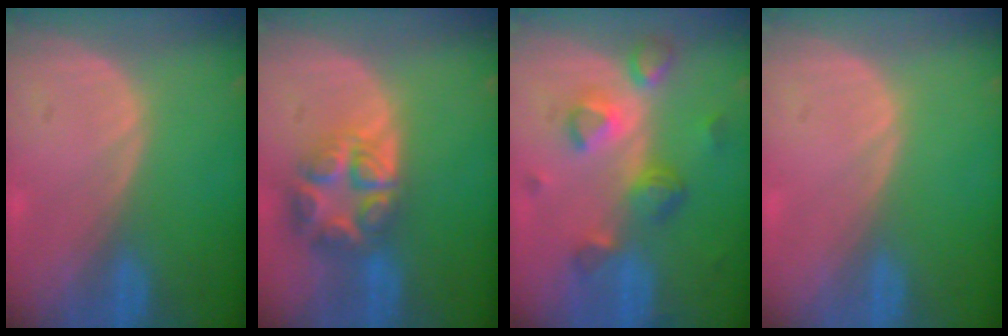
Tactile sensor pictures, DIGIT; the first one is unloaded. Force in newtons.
{"total": 8.0, "press": 7.0, "slide": 3.8}
{"total": 7.8, "press": 7.0, "slide": 3.6}
{"total": 0.0}